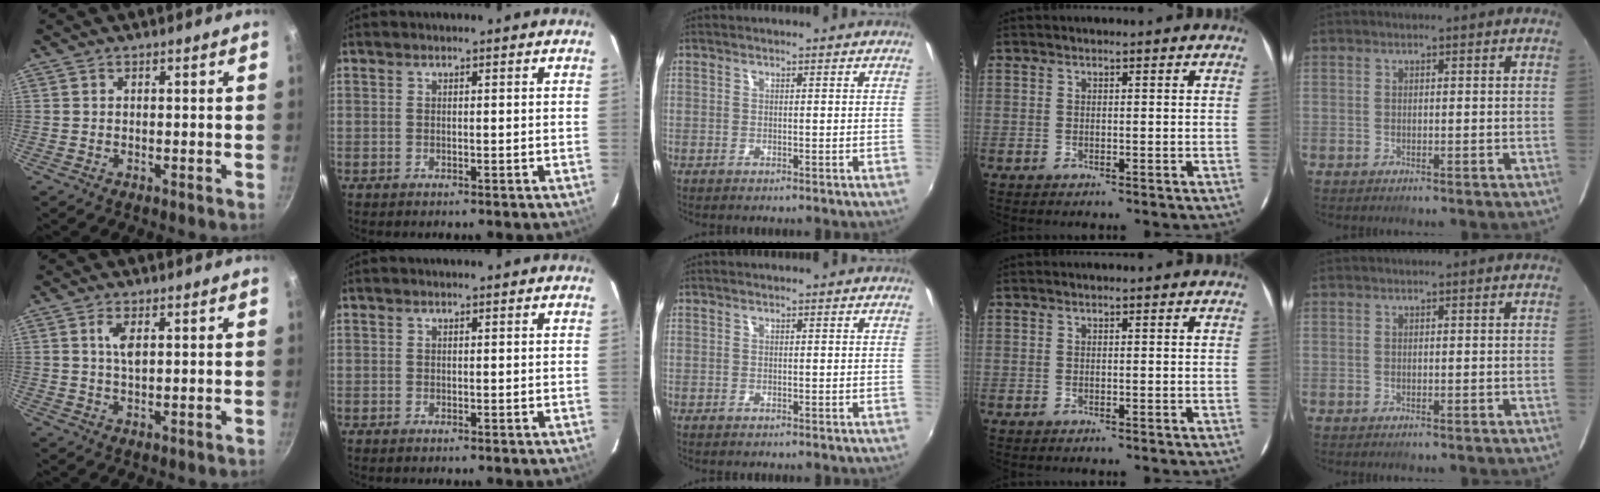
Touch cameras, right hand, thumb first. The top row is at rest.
{"thumb": {"total": 3.6, "force": [1.2, 1.4, 3.1], "torque": [-0.057, -0.004, 0.025]}}